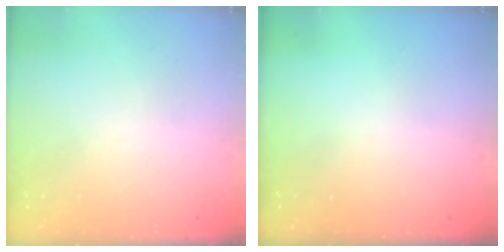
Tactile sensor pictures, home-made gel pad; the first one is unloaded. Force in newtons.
{"total": 0.0}